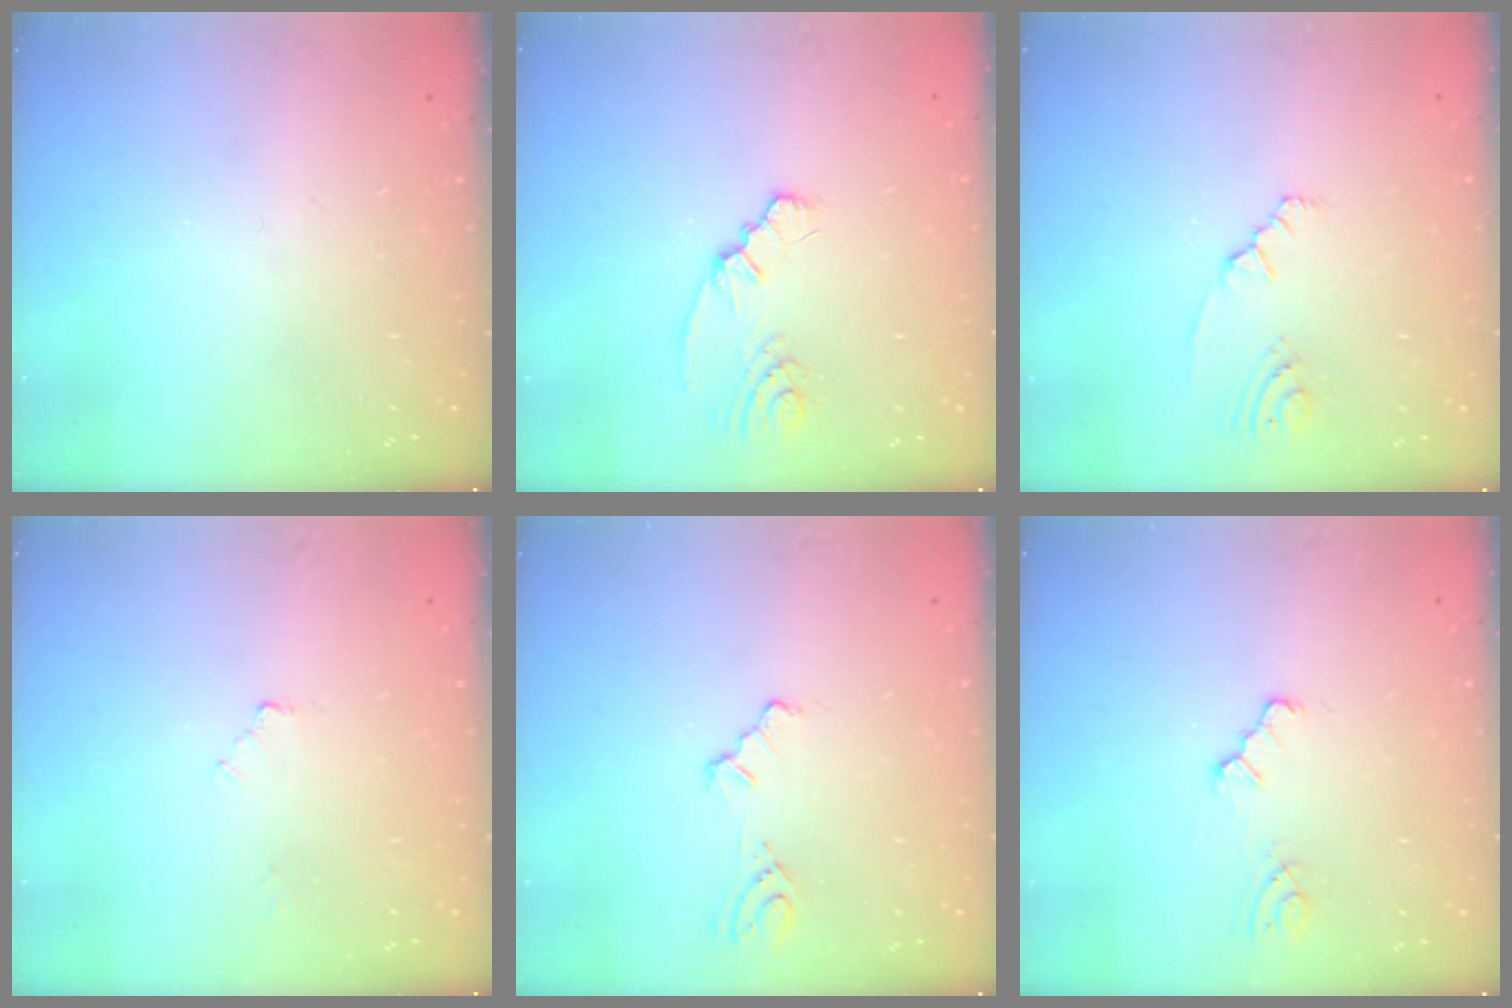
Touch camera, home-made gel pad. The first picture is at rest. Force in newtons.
{"total": 2.3, "press": 2.3, "slide": 0.5}
{"total": 2.1, "press": 1.9, "slide": 0.9}
{"total": 2.1, "press": 2.1, "slide": 0.3}
{"total": 3.2, "press": 3.2, "slide": 0.7}
{"total": 1.2, "press": 1.2, "slide": 0.3}